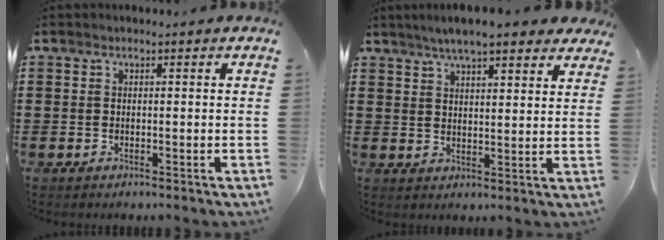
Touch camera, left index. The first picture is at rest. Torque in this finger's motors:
{"motor_torque": [2.14, 0.00, 0.54, 0.16]}